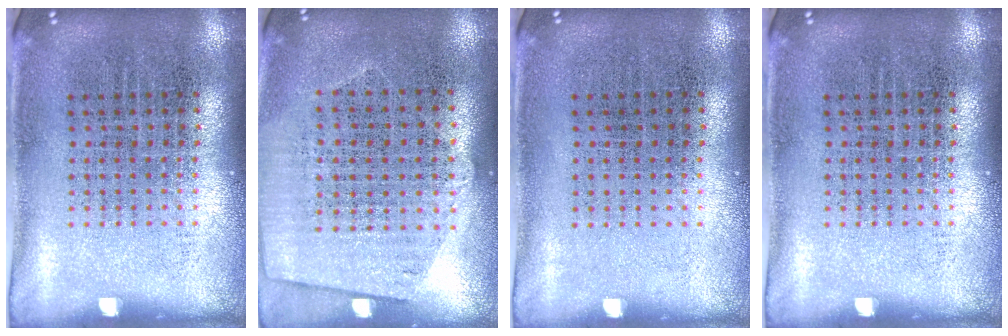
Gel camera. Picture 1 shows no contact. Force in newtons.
{"total": 1.2, "press": 1.1, "slide": 0.6}
{"total": 0.0}
{"total": 0.0}